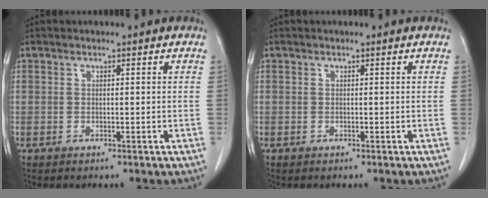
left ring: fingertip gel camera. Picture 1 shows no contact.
{"total": 0.0}